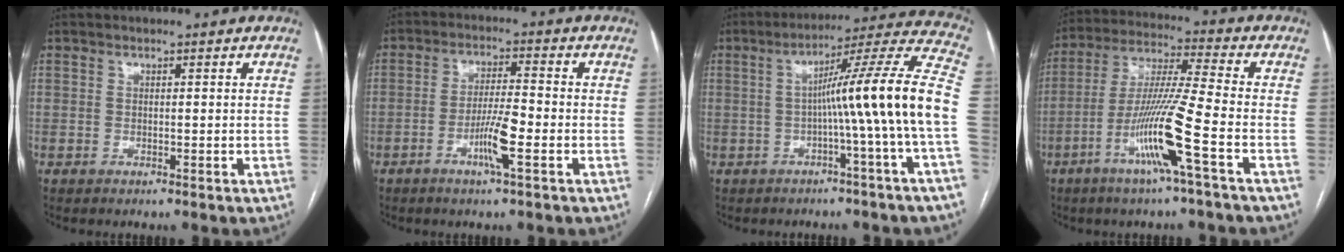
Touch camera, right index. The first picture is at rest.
{"total": 6.2, "force": [-2.5, 0.1, 5.7], "torque": [-0.111, -0.005, -0.047]}
{"total": 15.3, "force": [-2.0, -2.6, 14.9], "torque": [-0.205, 0.021, -0.040]}
{"total": 12.8, "force": [-5.3, -1.5, 11.6], "torque": [-0.230, -0.010, -0.107]}